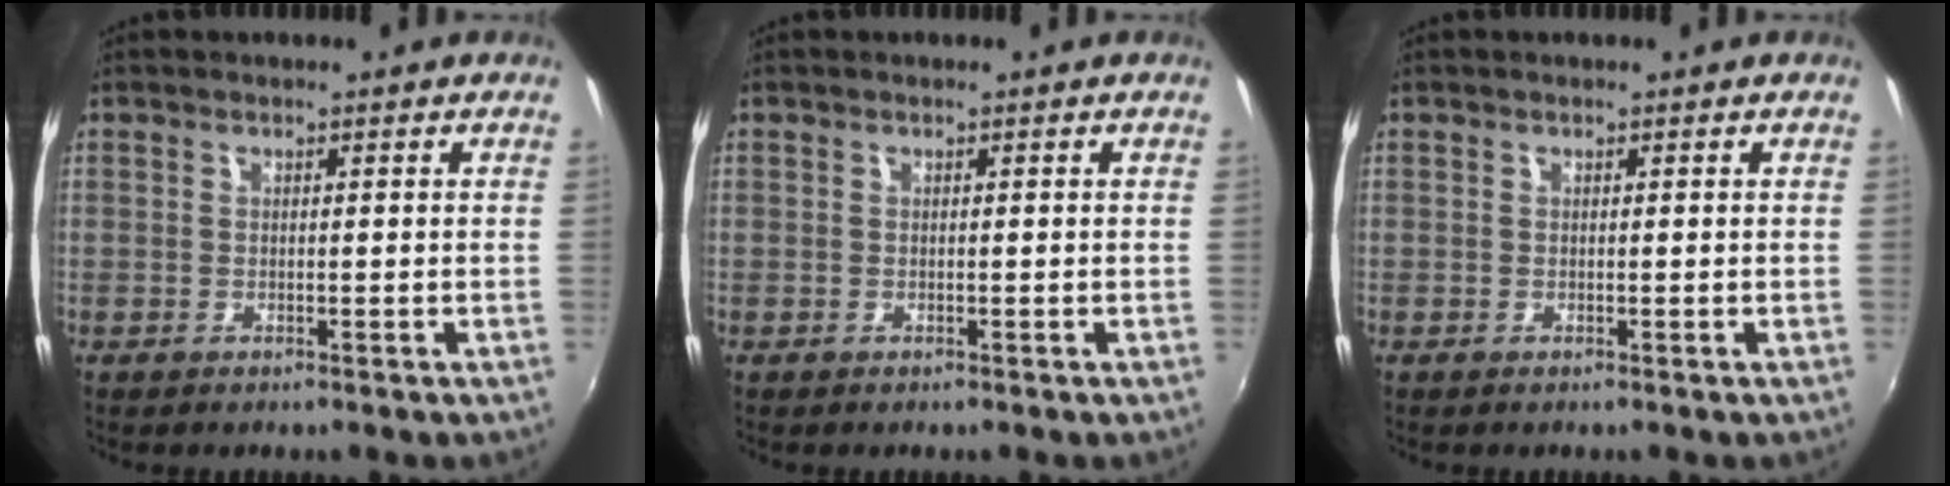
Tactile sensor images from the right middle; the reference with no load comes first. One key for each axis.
{"total": 0.0}
{"total": 0.0}